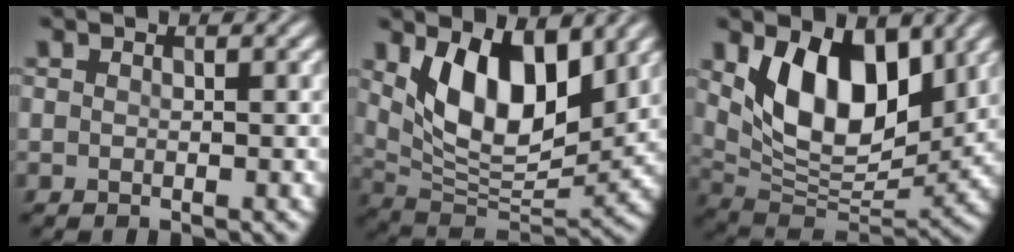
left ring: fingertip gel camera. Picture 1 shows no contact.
{"total": 9.3, "force": [3.5, 4.6, 7.3], "torque": [-0.130, -0.021, 0.063]}
{"total": 9.6, "force": [3.5, 5.2, 7.3], "torque": [-0.123, -0.020, 0.062]}